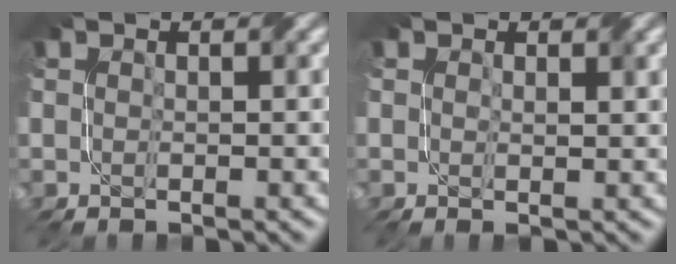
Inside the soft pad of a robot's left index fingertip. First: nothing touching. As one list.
[{"total": 1.0, "force": [0.4, 0.2, 0.9], "torque": [-0.016, -0.003, 0.008]}]